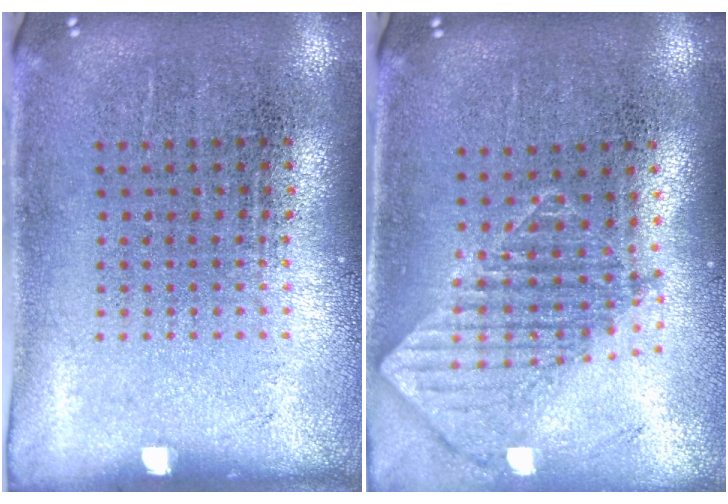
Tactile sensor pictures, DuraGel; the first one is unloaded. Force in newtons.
{"total": 1.2, "press": 1.1, "slide": 0.6}